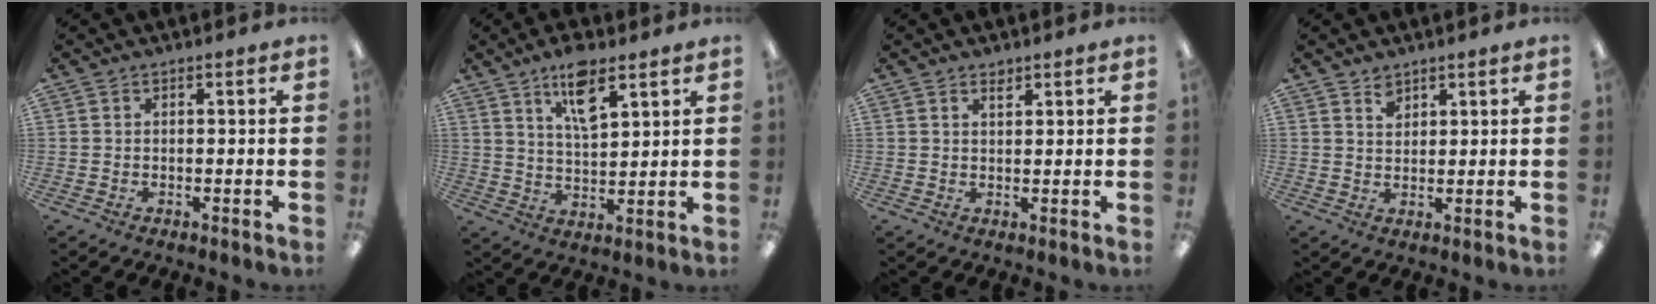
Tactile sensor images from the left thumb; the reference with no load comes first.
{"total": 9.5, "force": [6.3, 3.4, 6.2], "torque": [-0.104, -0.025, 0.107]}
{"total": 1.5, "force": [1.4, 0.6, 0.4], "torque": [-0.003, -0.005, 0.024]}
{"total": 2.9, "force": [2.4, 1.5, 0.6], "torque": [0.001, -0.014, 0.043]}